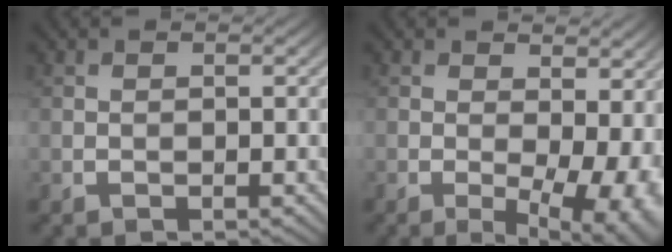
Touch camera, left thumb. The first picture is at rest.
{"total": 10.4, "force": [-1.1, 4.8, 9.1], "torque": [-0.114, -0.008, -0.002]}